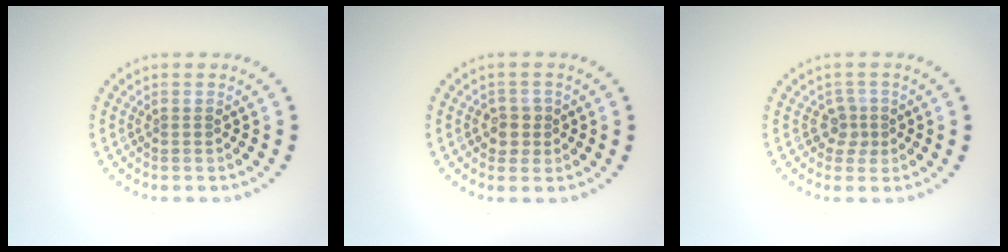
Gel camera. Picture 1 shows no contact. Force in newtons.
{"total": 1.9, "press": 1.7, "slide": 0.7}
{"total": 1.7, "press": 1.3, "slide": 1.2}